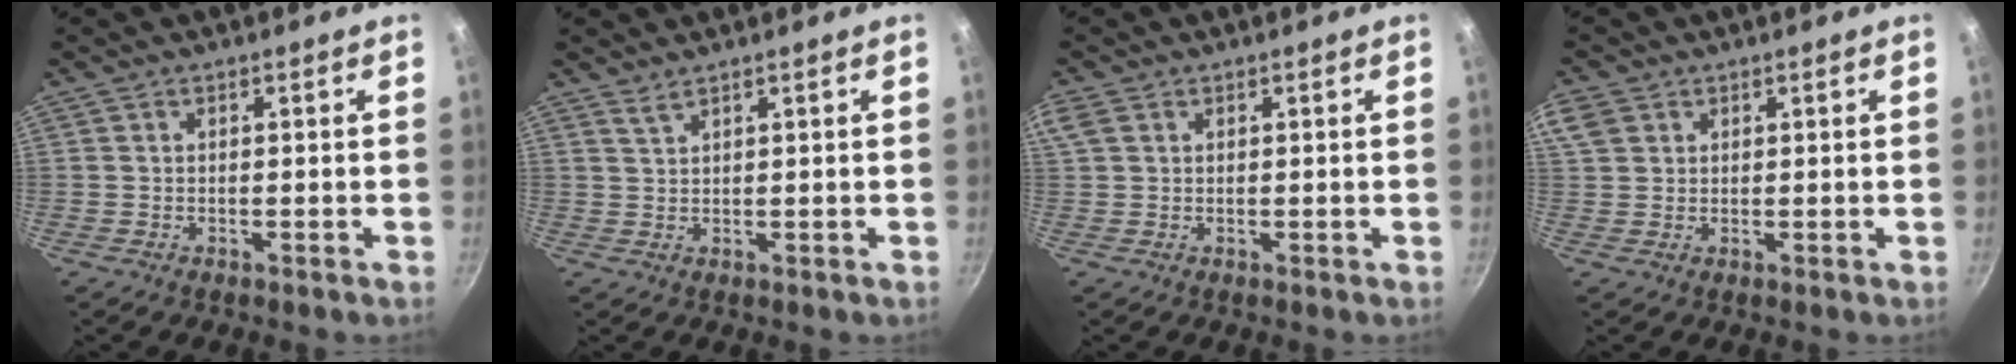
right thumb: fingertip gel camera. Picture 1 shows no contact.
{"total": 1.4, "force": [1.2, 0.1, 0.6], "torque": [-0.013, -0.009, 0.029]}
{"total": 3.8, "force": [1.6, 2.5, 2.3], "torque": [-0.054, 0.010, 0.037]}
{"total": 6.5, "force": [2.7, 5.0, 3.1], "torque": [-0.065, 0.012, 0.055]}